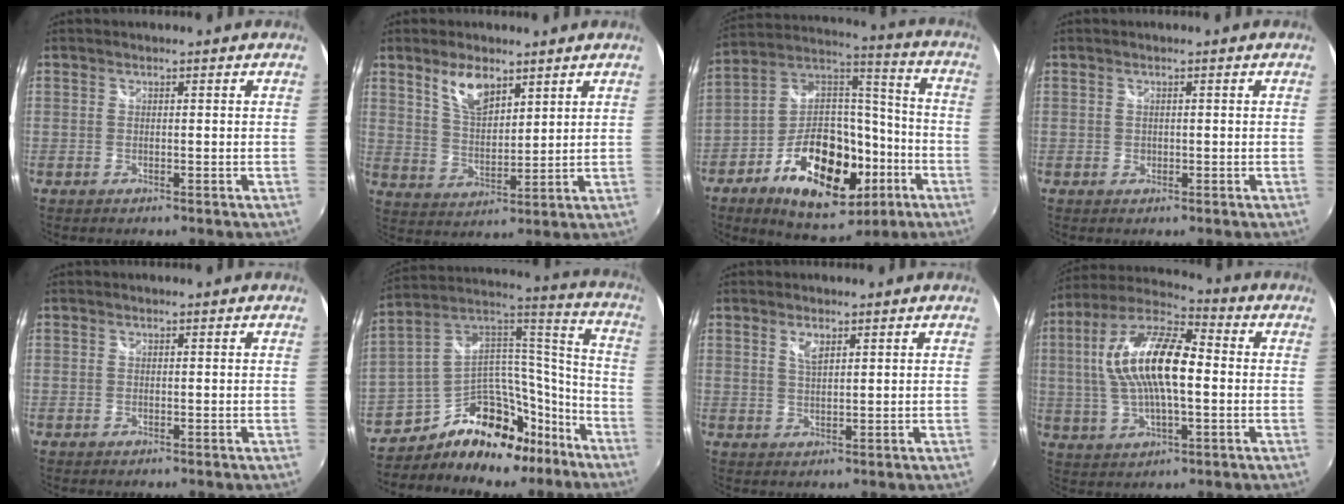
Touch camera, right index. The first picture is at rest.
{"total": 7.7, "force": [4.9, 3.4, 4.9], "torque": [-0.086, 0.005, 0.096]}
{"total": 22.3, "force": [-9.3, 12.4, 16.1], "torque": [-0.291, 0.031, -0.138]}
{"total": 0.8, "force": [0.0, 0.7, 0.1], "torque": [0.001, -0.002, 0.000]}
{"total": 0.0}
{"total": 20.9, "force": [-12.3, 13.9, 9.5], "torque": [-0.196, 0.083, -0.180]}
{"total": 2.6, "force": [1.4, 1.0, 1.9], "torque": [-0.034, -0.001, 0.025]}
{"total": 17.0, "force": [1.0, 6.6, 15.6], "torque": [-0.301, 0.017, 0.009]}